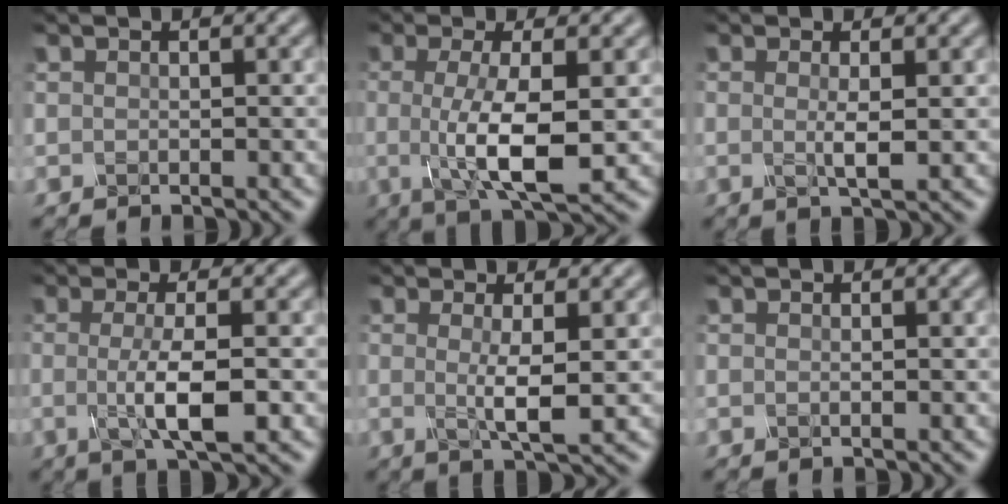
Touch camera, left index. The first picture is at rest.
{"total": 6.5, "force": [-0.6, 1.6, 6.2], "torque": [-0.112, -0.012, -0.009]}
{"total": 1.9, "force": [-0.1, 0.2, 1.9], "torque": [-0.036, -0.007, -0.004]}
{"total": 4.8, "force": [-0.6, 1.2, 4.6], "torque": [-0.080, -0.010, -0.014]}
{"total": 3.3, "force": [-0.1, 0.5, 3.2], "torque": [-0.057, -0.012, -0.001]}
{"total": 0.0}